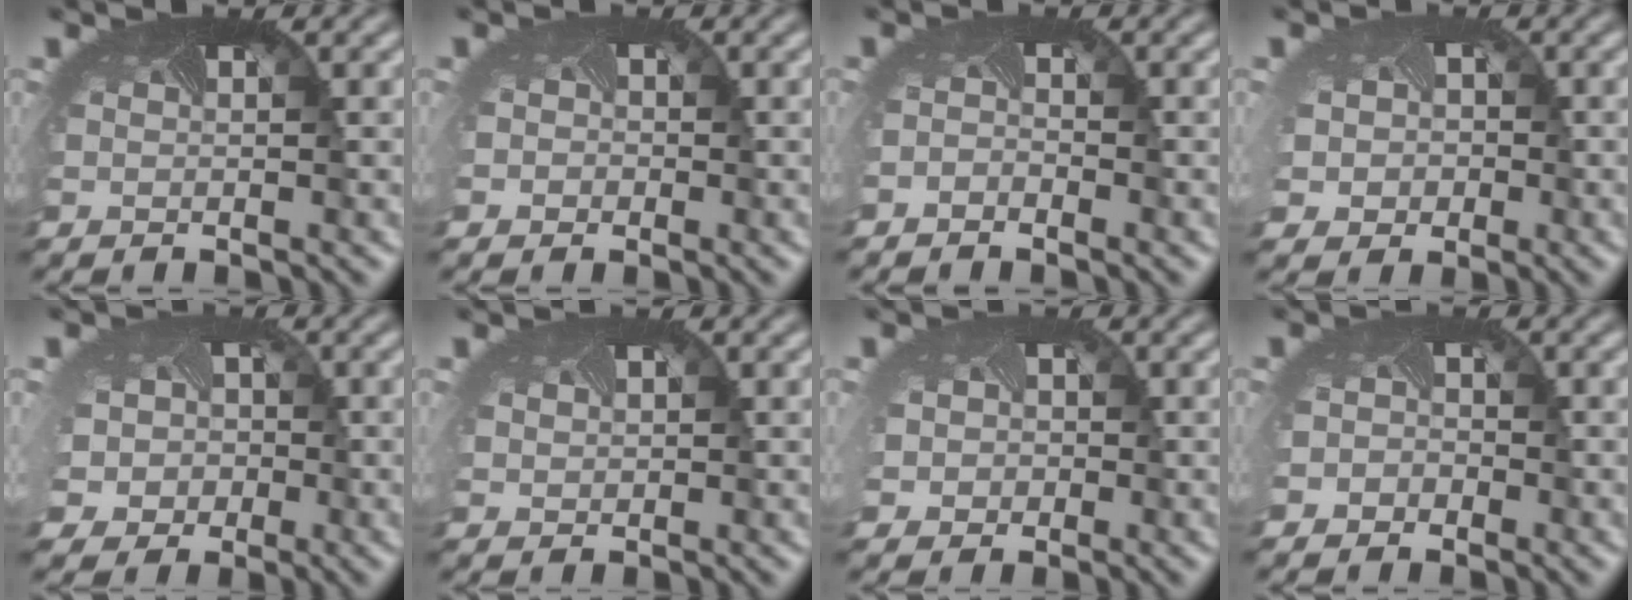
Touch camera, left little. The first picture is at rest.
{"total": 1.7, "force": [-0.3, 1.6, 0.5], "torque": [-0.001, -0.002, -0.010]}
{"total": 1.0, "force": [-0.8, -0.1, -0.5], "torque": [-0.002, -0.009, -0.018]}
{"total": 4.8, "force": [-0.8, 4.3, 2.0], "torque": [-0.037, -0.013, -0.022]}
{"total": 6.6, "force": [-1.4, 6.0, 2.2], "torque": [-0.051, -0.017, -0.041]}
{"total": 0.9, "force": [0.5, 0.7, -0.2], "torque": [-0.002, -0.005, 0.010]}
{"total": 3.6, "force": [-0.4, 3.2, 1.5], "torque": [-0.026, -0.008, -0.018]}
{"total": 1.9, "force": [-1.1, 1.5, 0.2], "torque": [0.005, -0.013, -0.017]}